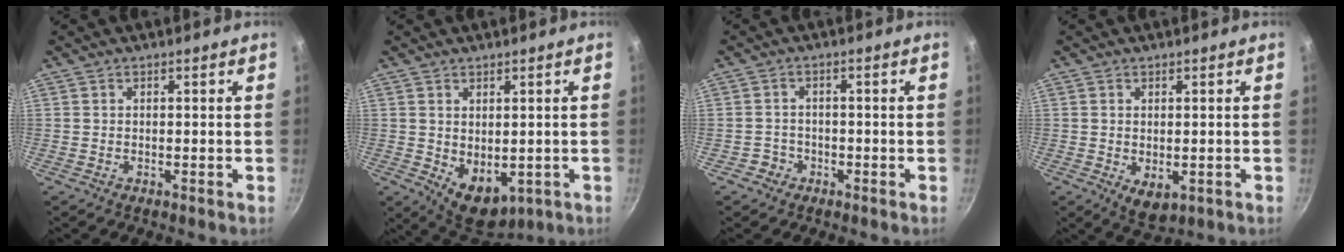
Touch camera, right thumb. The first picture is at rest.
{"total": 7.7, "force": [-0.3, 5.2, 5.7], "torque": [-0.062, -0.016, 0.017]}
{"total": 2.6, "force": [-1.4, 2.2, 0.2], "torque": [0.013, 0.021, -0.021]}
{"total": 4.6, "force": [-0.7, 2.8, 3.5], "torque": [-0.052, -0.016, -0.004]}